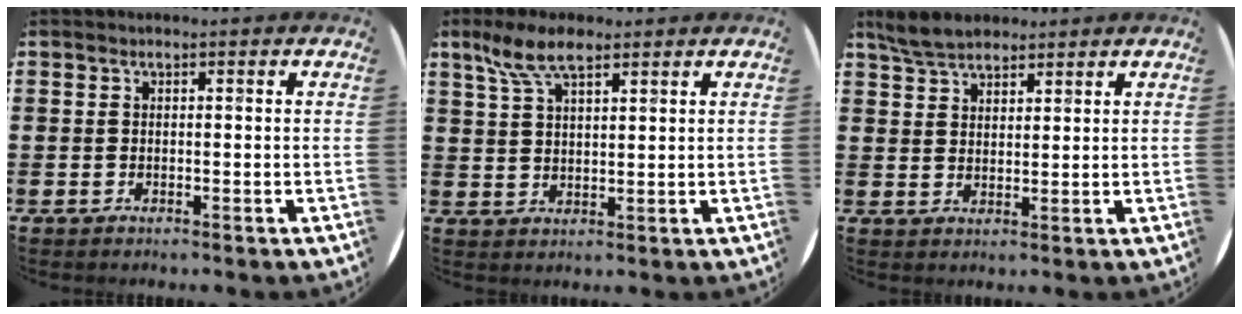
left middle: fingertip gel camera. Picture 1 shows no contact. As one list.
[{"total": 6.4, "force": [4.3, 2.4, 4.1], "torque": [-0.090, 0.004, 0.079]}, {"total": 4.6, "force": [4.1, 1.7, 1.3], "torque": [-0.036, -0.001, 0.080]}]